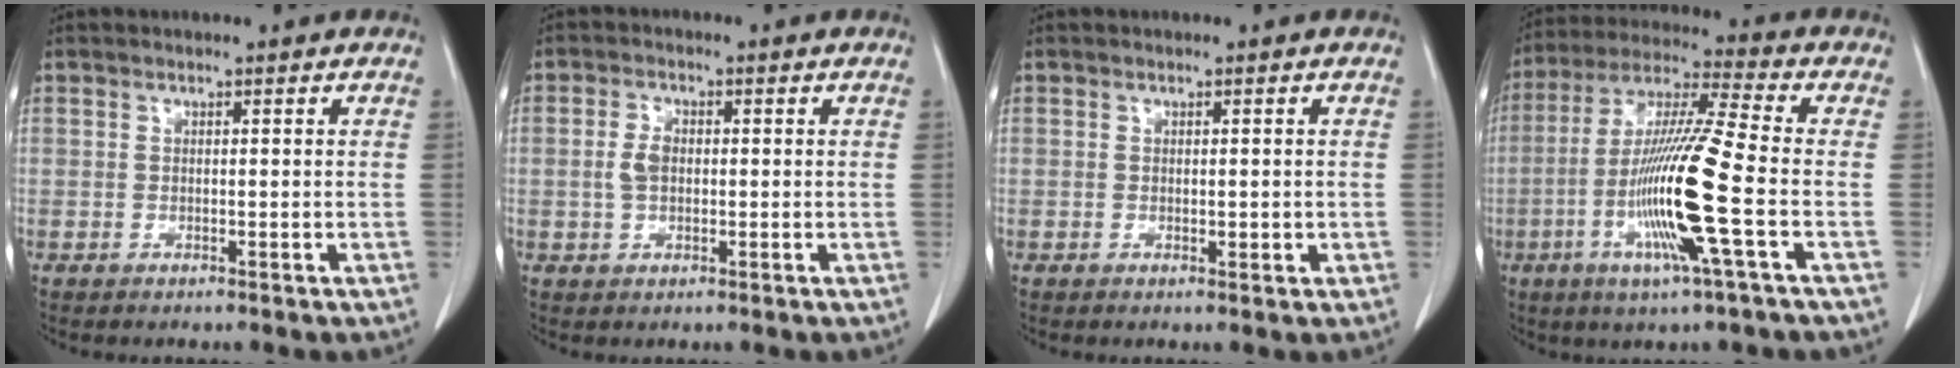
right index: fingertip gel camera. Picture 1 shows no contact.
{"total": 3.1, "force": [0.0, 1.9, 2.4], "torque": [-0.056, 0.008, -0.002]}
{"total": 1.3, "force": [0.0, 0.7, 1.1], "torque": [-0.009, -0.001, 0.005]}
{"total": 15.7, "force": [-4.0, -0.6, 15.1], "torque": [-0.304, -0.013, -0.084]}